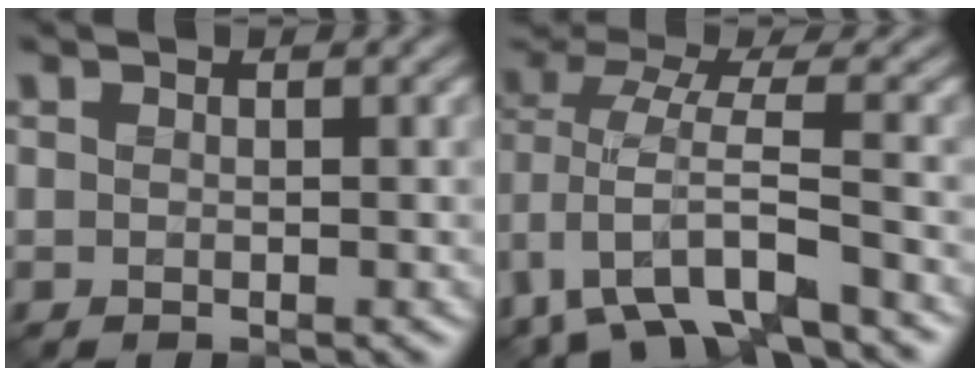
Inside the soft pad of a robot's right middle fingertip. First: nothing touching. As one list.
[{"total": 5.9, "force": [-3.4, 2.6, 4.1], "torque": [-0.075, -0.008, -0.063]}]